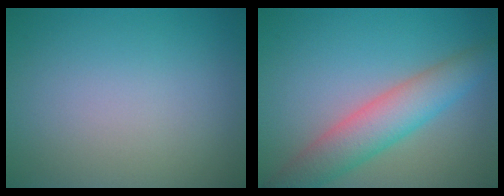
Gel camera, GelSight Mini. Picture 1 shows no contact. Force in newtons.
{"total": 5.4, "press": 5.4, "slide": 0.2}